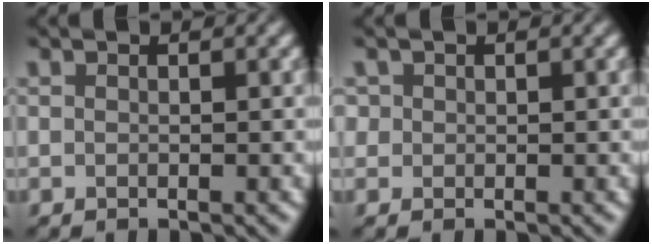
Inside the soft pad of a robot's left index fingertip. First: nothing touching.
{"total": 0.9, "force": [0.2, 0.8, 0.2], "torque": [-0.002, -0.003, 0.004]}